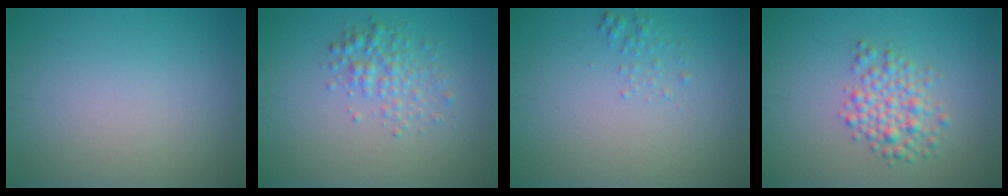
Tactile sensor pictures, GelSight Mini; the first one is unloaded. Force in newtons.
{"total": 2.5, "press": 2.5, "slide": 0.1}
{"total": 1.0, "press": 1.0, "slide": 0.0}
{"total": 3.2, "press": 3.2, "slide": 0.0}